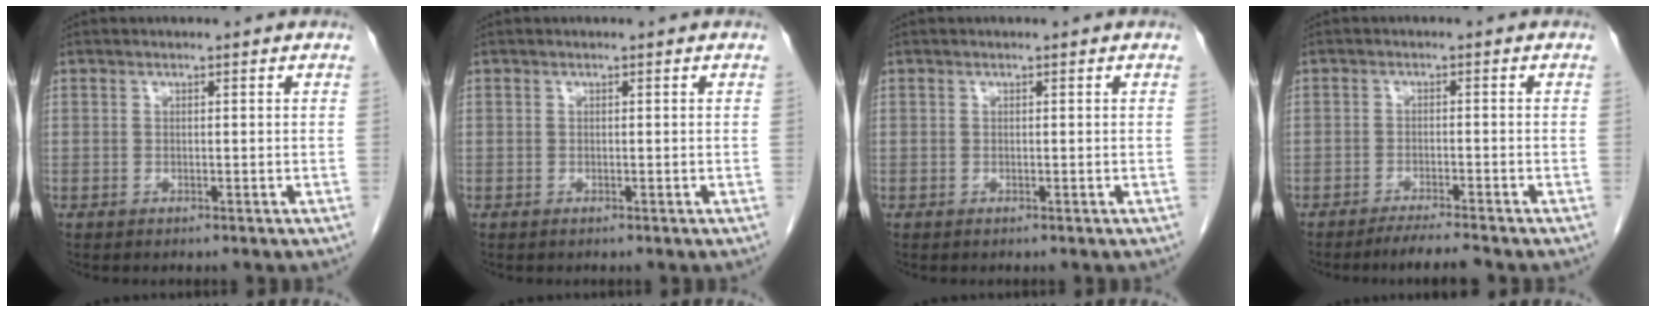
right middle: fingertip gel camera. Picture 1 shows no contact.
{"total": 0.0}
{"total": 0.0}
{"total": 4.0, "force": [-3.6, -0.7, 1.7], "torque": [-0.029, -0.015, -0.061]}